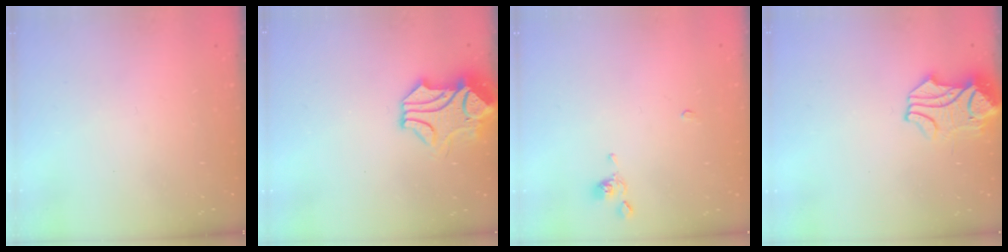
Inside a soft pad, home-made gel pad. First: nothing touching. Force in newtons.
{"total": 1.6, "press": 1.2, "slide": 1.1}
{"total": 0.6, "press": 0.4, "slide": 0.4}
{"total": 6.9, "press": 6.8, "slide": 0.9}